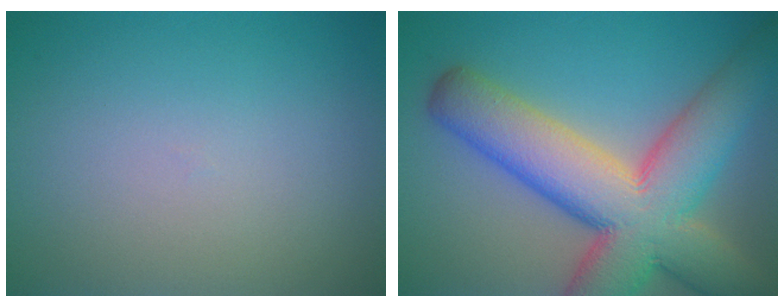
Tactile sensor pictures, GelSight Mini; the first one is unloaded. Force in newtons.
{"total": 13.0, "press": 13.0, "slide": 0.9}